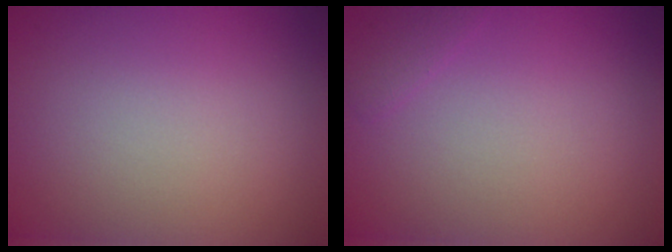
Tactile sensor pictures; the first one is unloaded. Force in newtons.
{"total": 0.8, "press": 0.8, "slide": 0.1}